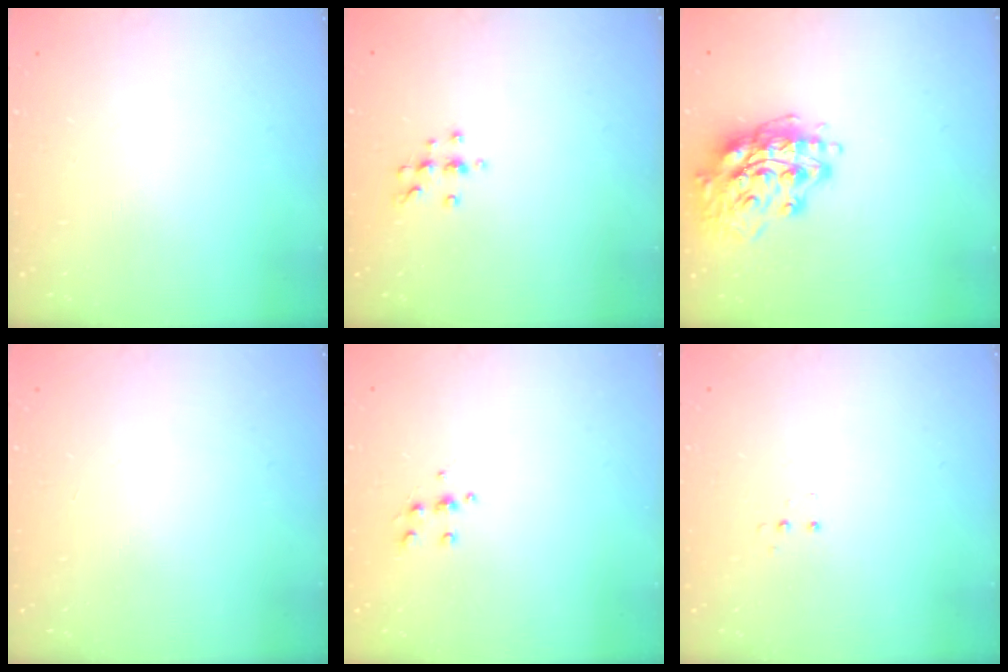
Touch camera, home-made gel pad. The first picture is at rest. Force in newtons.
{"total": 6.3, "press": 6.2, "slide": 0.7}
{"total": 15.6, "press": 15.6, "slide": 1.3}
{"total": 0.0}
{"total": 5.2, "press": 5.0, "slide": 1.1}
{"total": 3.3, "press": 3.2, "slide": 0.6}